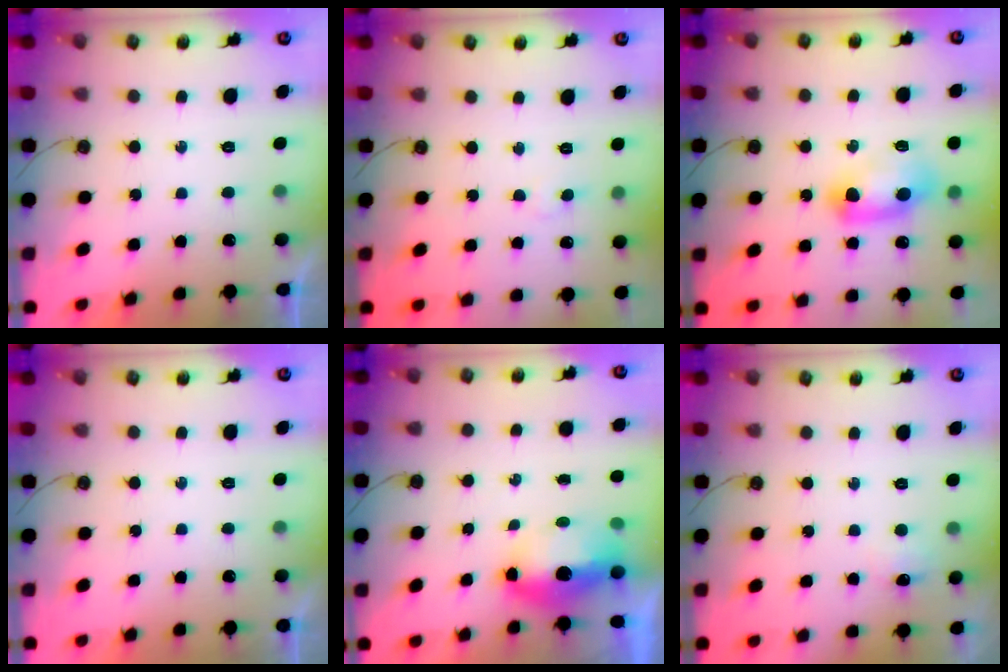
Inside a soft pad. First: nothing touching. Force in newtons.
{"total": 3.0, "press": 3.0, "slide": 0.4}
{"total": 12.0, "press": 12.0, "slide": 1.2}
{"total": 0.0}
{"total": 7.1, "press": 7.0, "slide": 0.8}
{"total": 6.6, "press": 6.6, "slide": 0.9}